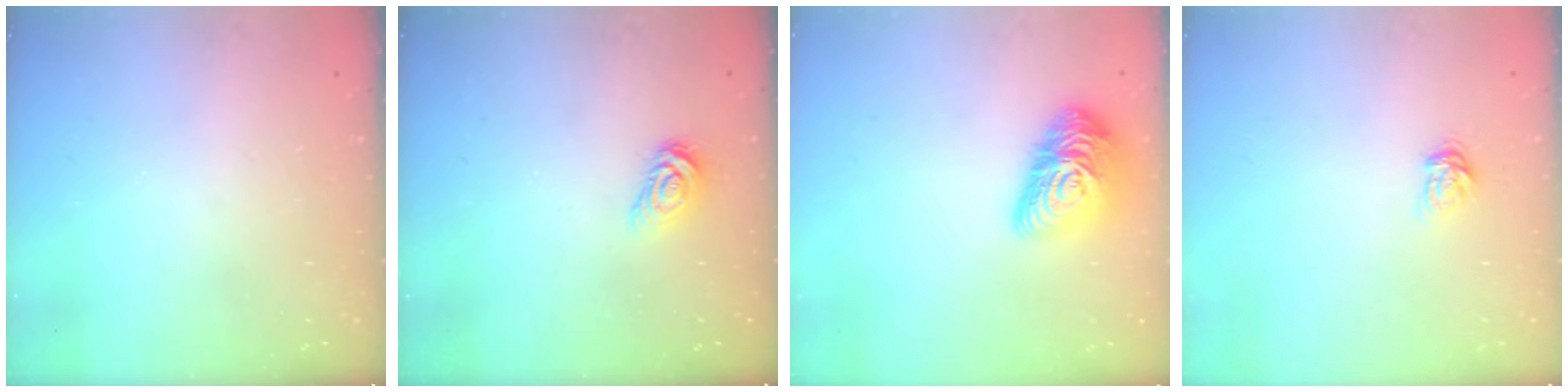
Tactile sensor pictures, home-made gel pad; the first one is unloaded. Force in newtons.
{"total": 5.5, "press": 5.5, "slide": 0.6}
{"total": 16.3, "press": 16.3, "slide": 1.0}
{"total": 4.5, "press": 4.5, "slide": 0.6}